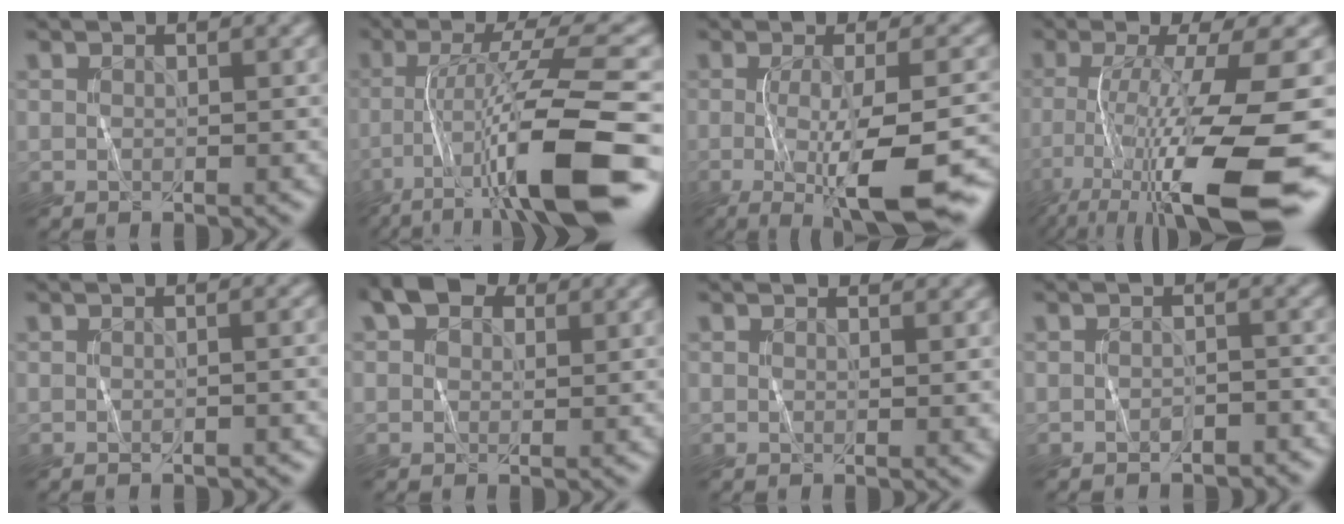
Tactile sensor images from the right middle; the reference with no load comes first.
{"total": 12.1, "force": [-6.3, 1.8, 10.1], "torque": [-0.160, 0.012, -0.102]}
{"total": 11.1, "force": [-3.9, 3.0, 9.9], "torque": [-0.148, -0.017, -0.047]}
{"total": 13.9, "force": [-6.7, 2.9, 11.8], "torque": [-0.211, -0.025, -0.107]}
{"total": 2.2, "force": [-0.5, 0.7, 2.0], "torque": [-0.016, 0.002, -0.007]}
{"total": 3.5, "force": [1.7, 2.3, 2.1], "torque": [-0.031, 0.008, 0.021]}
{"total": 1.4, "force": [1.2, 0.2, 0.7], "torque": [-0.006, -0.001, 0.018]}
{"total": 1.5, "force": [-1.3, 0.6, 0.6], "torque": [-0.010, 0.002, -0.019]}